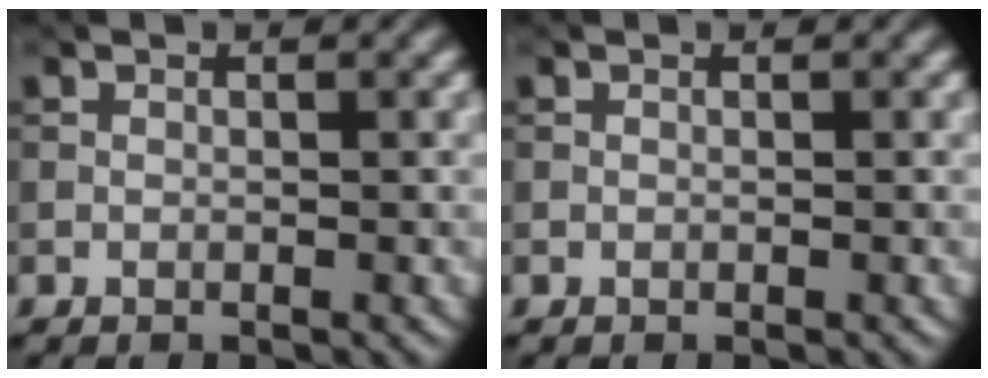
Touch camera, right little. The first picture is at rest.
{"total": 0.0}